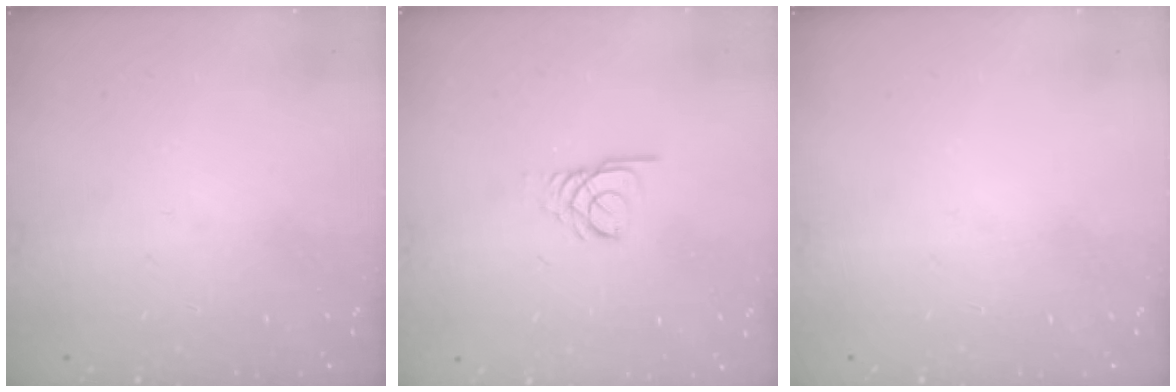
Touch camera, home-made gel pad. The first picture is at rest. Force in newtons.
{"total": 2.5, "press": 2.5, "slide": 0.2}
{"total": 0.0}